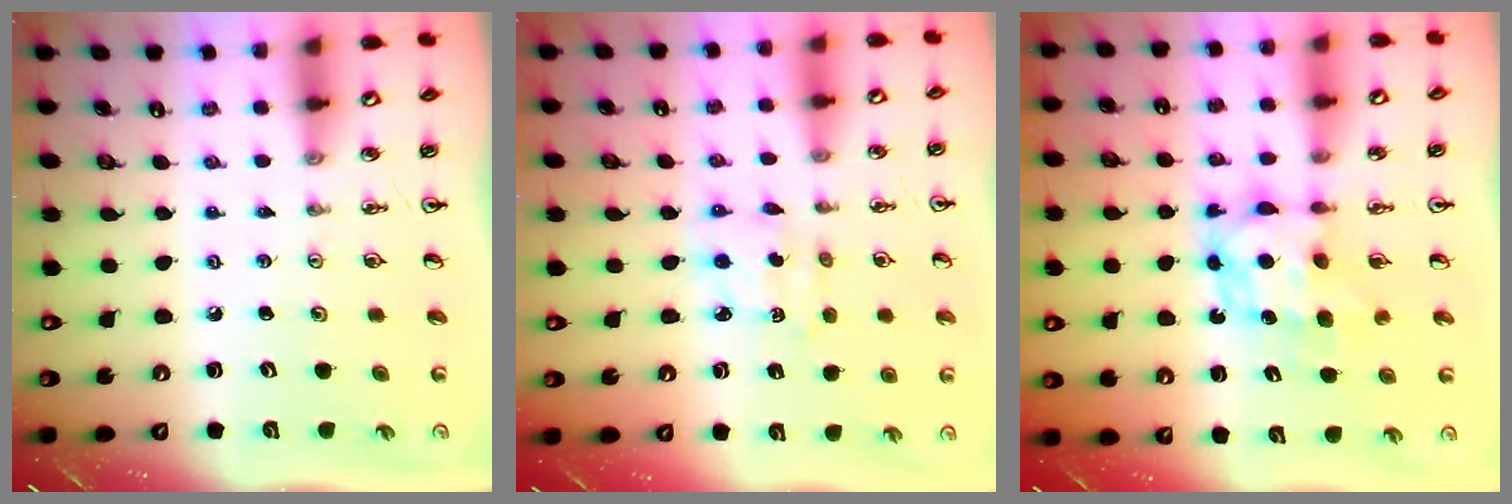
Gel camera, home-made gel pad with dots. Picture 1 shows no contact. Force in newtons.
{"total": 2.9, "press": 2.9, "slide": 0.2}
{"total": 6.1, "press": 6.0, "slide": 0.6}